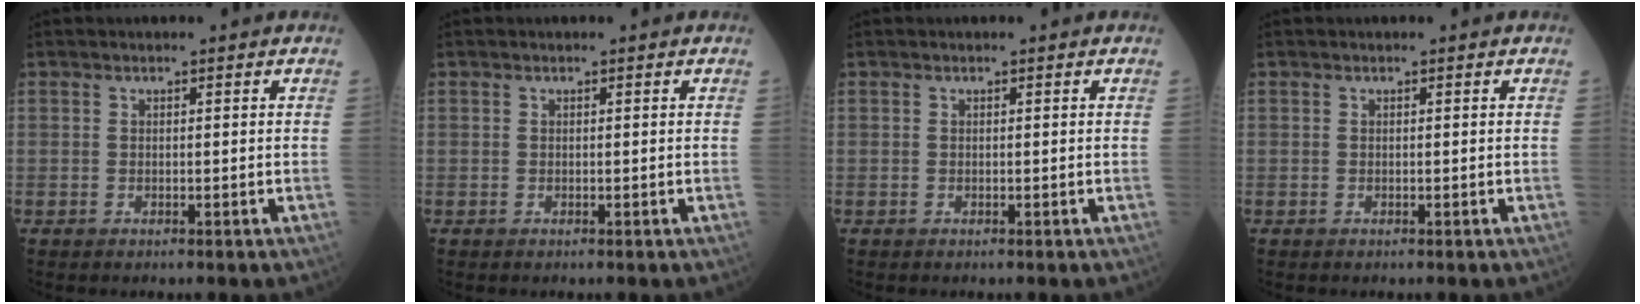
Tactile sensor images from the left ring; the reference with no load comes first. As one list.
[{"total": 0.0}, {"total": 0.0}, {"total": 0.0}]